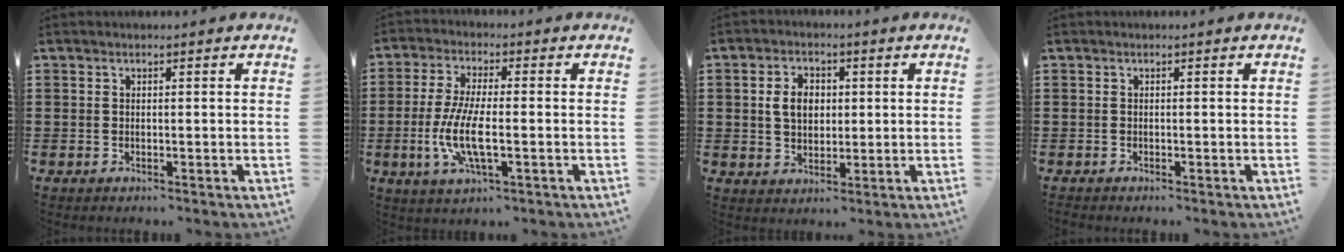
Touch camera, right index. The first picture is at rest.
{"total": 8.2, "force": [-2.2, 2.3, 7.5], "torque": [-0.169, -0.014, -0.046]}
{"total": 4.8, "force": [0.6, 3.5, 3.3], "torque": [-0.073, 0.009, 0.002]}
{"total": 0.0}